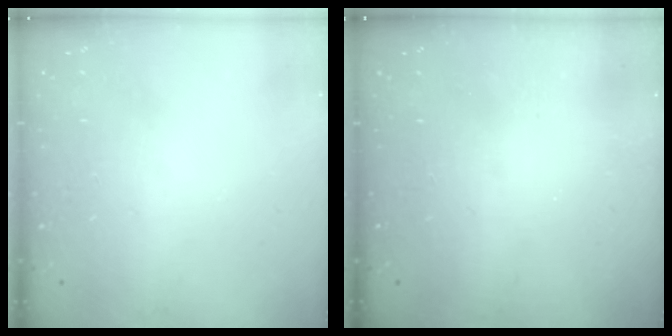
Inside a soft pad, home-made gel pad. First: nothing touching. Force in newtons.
{"total": 2.3, "press": 2.2, "slide": 0.8}